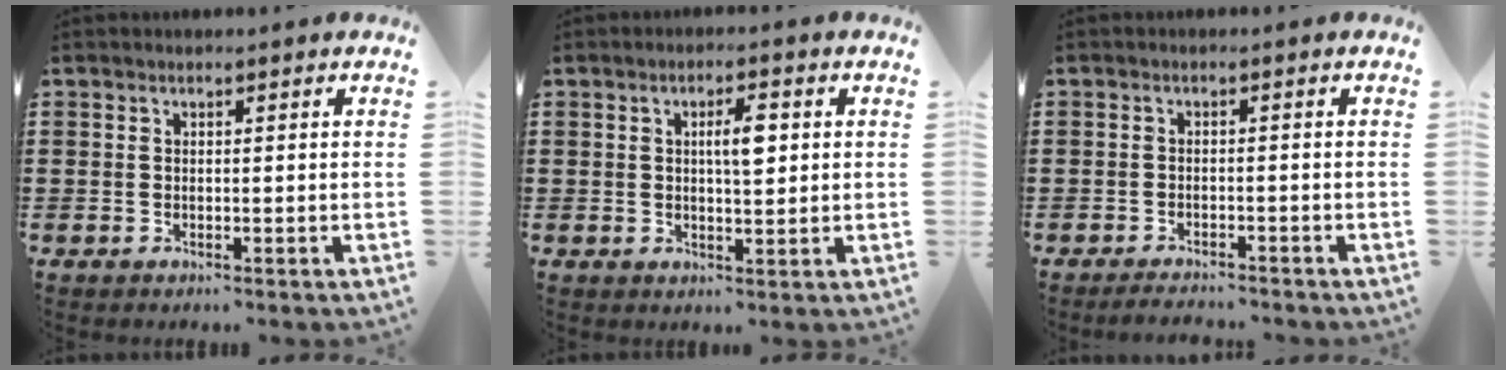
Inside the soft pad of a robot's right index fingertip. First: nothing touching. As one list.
[{"total": 4.4, "force": [0.9, 1.3, 4.1], "torque": [-0.073, 0.007, 0.009]}, {"total": 2.1, "force": [-2.1, 0.0, 0.0], "torque": [-0.003, -0.001, -0.042]}]